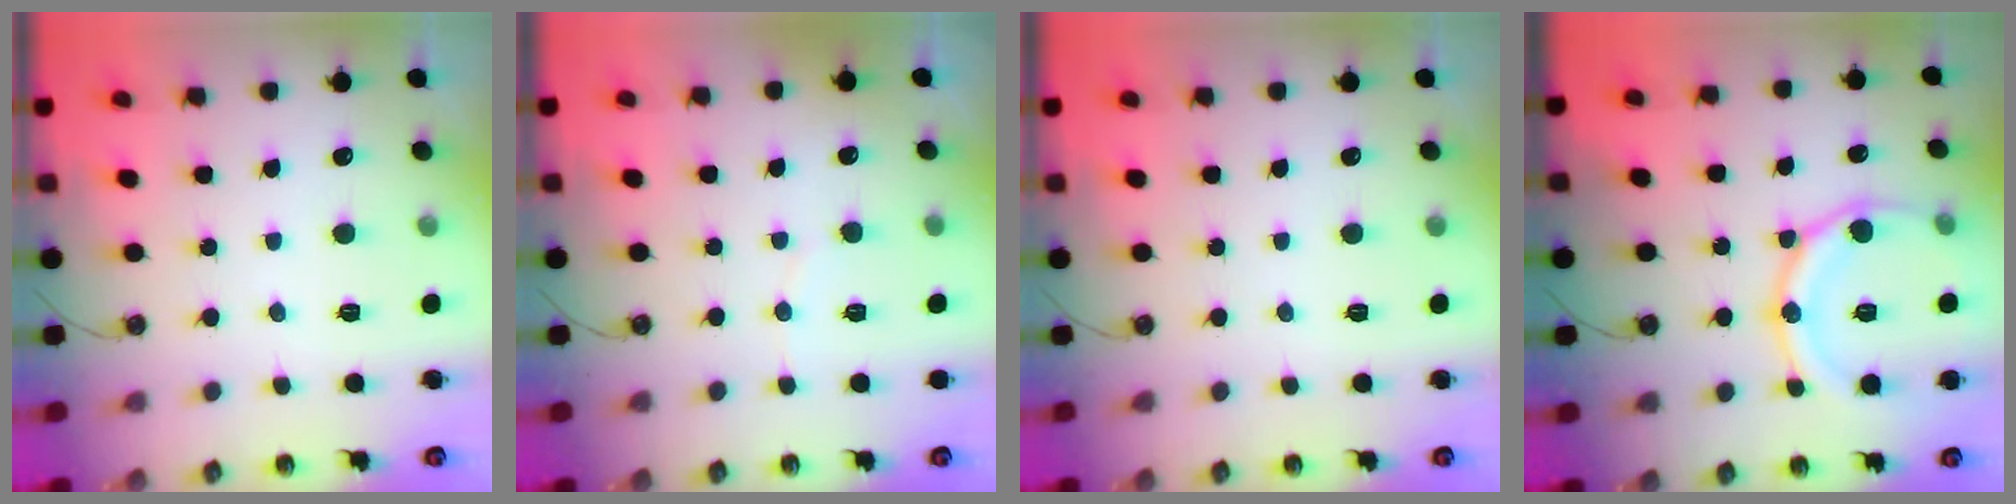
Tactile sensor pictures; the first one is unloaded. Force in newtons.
{"total": 3.3, "press": 3.2, "slide": 0.8}
{"total": 0.0}
{"total": 15.9, "press": 15.9, "slide": 1.5}